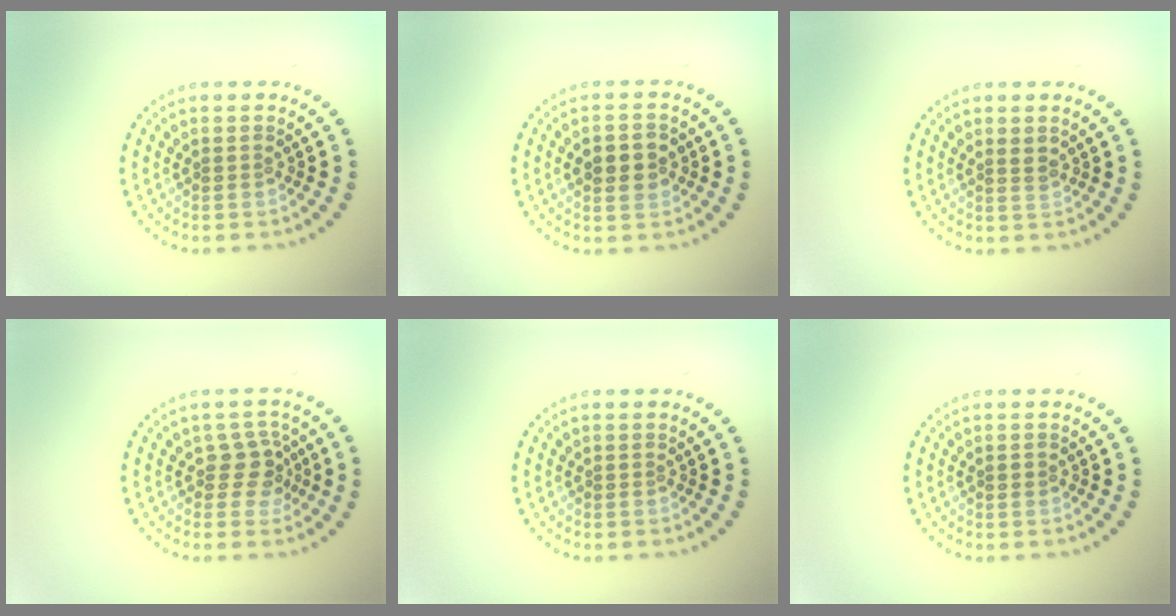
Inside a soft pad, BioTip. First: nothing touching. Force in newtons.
{"total": 3.3, "press": 3.3, "slide": 0.1}
{"total": 0.8, "press": 0.6, "slide": 0.5}
{"total": 2.4, "press": 2.1, "slide": 1.2}
{"total": 0.0}
{"total": 0.5, "press": 0.5, "slide": 0.1}